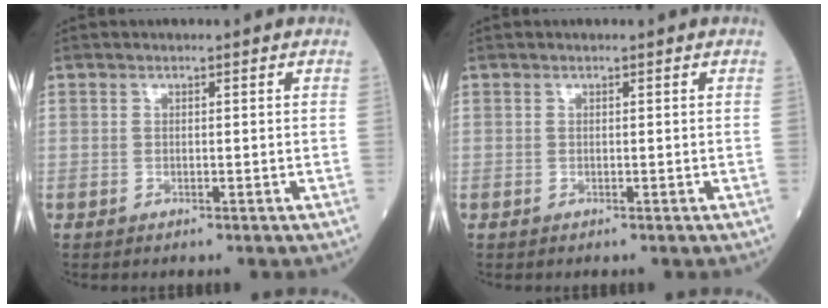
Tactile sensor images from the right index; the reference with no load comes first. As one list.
[{"total": 0.0}]